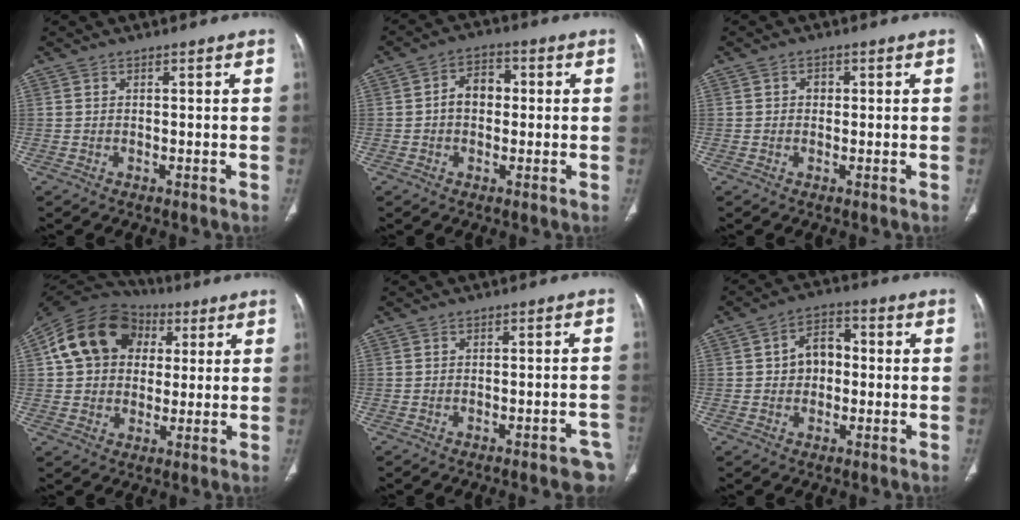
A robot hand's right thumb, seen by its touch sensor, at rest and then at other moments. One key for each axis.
{"total": 5.9, "fx": 0.1, "fy": 4.3, "fz": 4.0, "tx": -0.050, "ty": 0.019, "tz": -0.007}
{"total": 1.1, "fx": 0.1, "fy": 0.9, "fz": 0.5, "tx": -0.005, "ty": 0.003, "tz": 0.000}
{"total": 16.1, "fx": 3.8, "fy": 12.9, "fz": 8.9, "tx": -0.144, "ty": 0.019, "tz": 0.058}
{"total": 6.4, "fx": -5.0, "fy": 1.3, "fz": 3.8, "tx": -0.036, "ty": 0.022, "tz": -0.056}
{"total": 6.9, "fx": 0.2, "fy": 5.1, "fz": 4.6, "tx": -0.051, "ty": 0.020, "tz": -0.005}